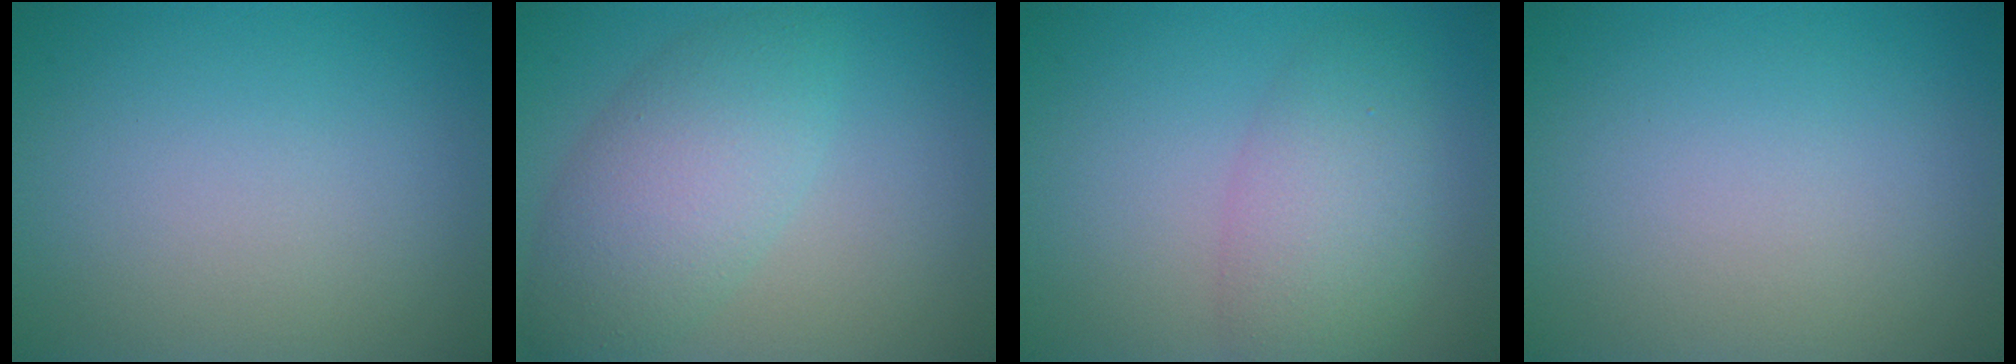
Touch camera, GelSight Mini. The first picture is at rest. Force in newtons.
{"total": 5.3, "press": 5.3, "slide": 0.1}
{"total": 4.5, "press": 4.5, "slide": 0.1}
{"total": 0.0}